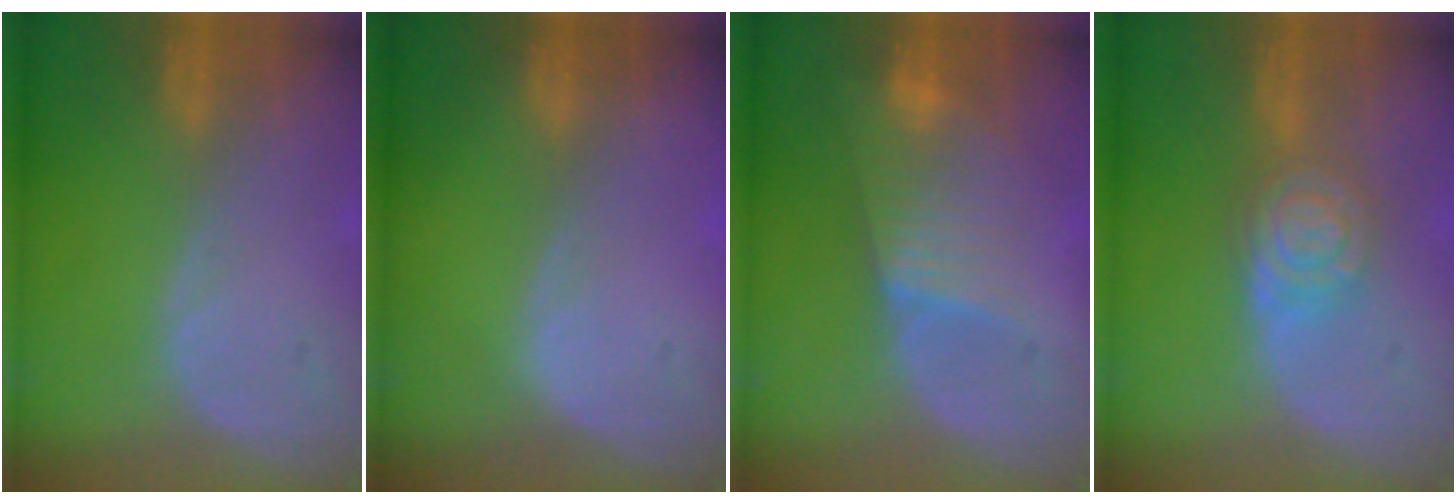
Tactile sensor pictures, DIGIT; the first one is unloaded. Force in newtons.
{"total": 0.5, "press": 0.3, "slide": 0.4}
{"total": 6.3, "press": 6.3, "slide": 1.0}
{"total": 6.7, "press": 6.7, "slide": 0.4}